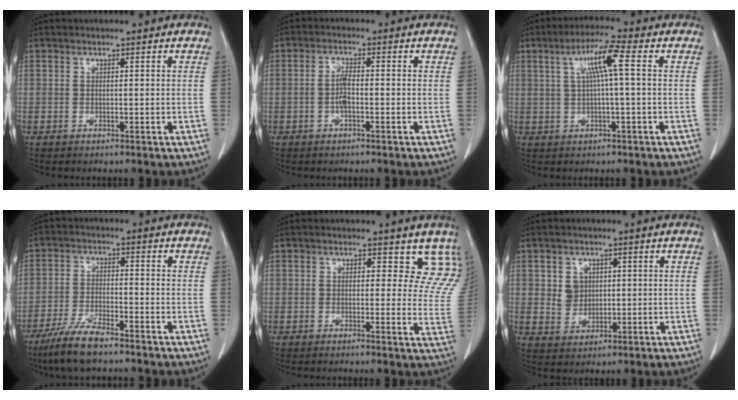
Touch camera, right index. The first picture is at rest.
{"total": 2.7, "force": [-0.6, 0.7, 2.5], "torque": [-0.049, 0.005, -0.012]}
{"total": 6.6, "force": [1.6, 0.0, 6.4], "torque": [-0.116, 0.018, 0.031]}
{"total": 7.4, "force": [-5.5, 1.2, 4.7], "torque": [-0.096, -0.014, -0.104]}
{"total": 7.6, "force": [6.2, 3.7, 2.3], "torque": [0.008, -0.011, 0.043]}
{"total": 3.9, "force": [1.0, 3.4, 1.6], "torque": [-0.026, 0.007, 0.026]}